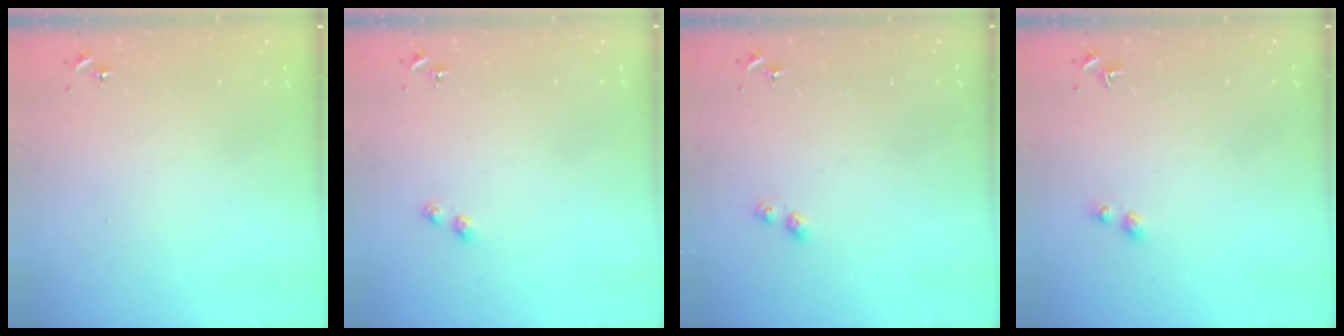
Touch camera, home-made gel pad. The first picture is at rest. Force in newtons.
{"total": 3.5, "press": 3.4, "slide": 0.4}
{"total": 4.3, "press": 4.3, "slide": 0.4}
{"total": 2.9, "press": 2.9, "slide": 0.5}